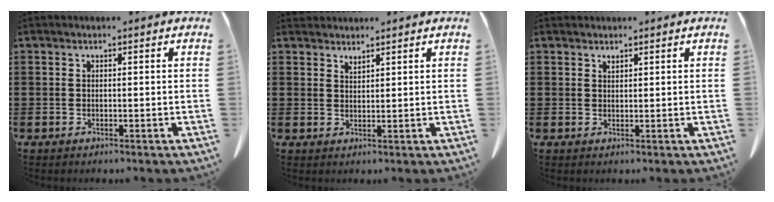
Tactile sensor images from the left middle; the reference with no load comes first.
{"total": 1.6, "force": [1.6, 0.0, 0.1], "torque": [-0.004, -0.002, 0.032]}
{"total": 0.9, "force": [0.9, 0.1, 0.1], "torque": [-0.005, -0.003, 0.018]}